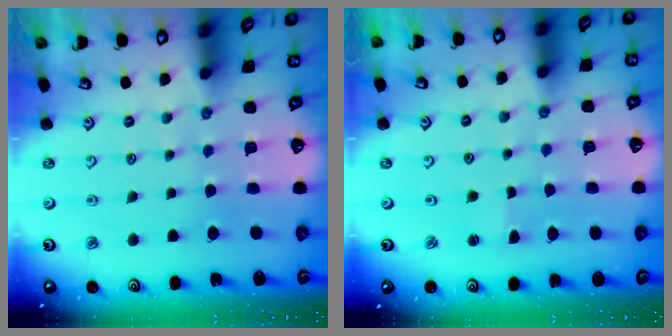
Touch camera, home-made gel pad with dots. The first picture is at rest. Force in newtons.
{"total": 1.3, "press": 1.3, "slide": 0.2}